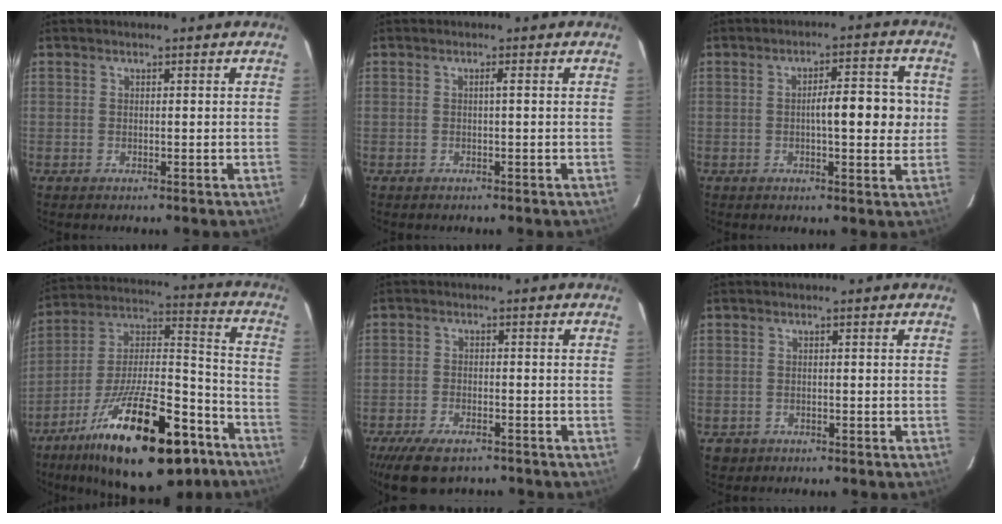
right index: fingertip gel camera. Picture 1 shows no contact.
{"total": 0.6, "force": [0.0, -0.2, 0.6], "torque": [-0.007, 0.001, 0.002]}
{"total": 7.6, "force": [0.1, 2.0, 7.3], "torque": [-0.102, 0.017, 0.002]}
{"total": 26.5, "force": [-16.6, 6.7, 19.5], "torque": [-0.306, -0.002, -0.270]}
{"total": 8.8, "force": [-6.7, 3.4, 4.4], "torque": [-0.073, -0.008, -0.104]}
{"total": 2.1, "force": [-1.0, 1.9, -0.1], "torque": [-0.005, 0.007, -0.014]}